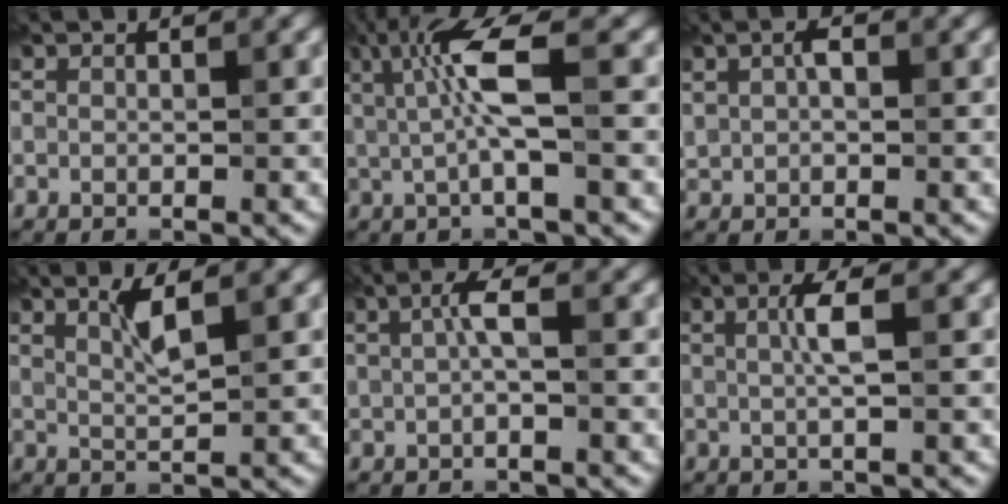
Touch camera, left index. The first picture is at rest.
{"total": 5.4, "force": [1.0, 0.8, 5.3], "torque": [-0.110, 0.006, 0.019]}
{"total": 1.9, "force": [0.6, 1.3, 1.3], "torque": [-0.028, 0.006, 0.011]}
{"total": 2.5, "force": [1.3, 0.4, 2.1], "torque": [-0.038, -0.001, 0.026]}
{"total": 2.0, "force": [0.3, 0.4, 2.0], "torque": [-0.042, 0.003, 0.003]}
{"total": 2.6, "force": [0.4, 0.4, 2.5], "torque": [-0.047, 0.002, 0.005]}